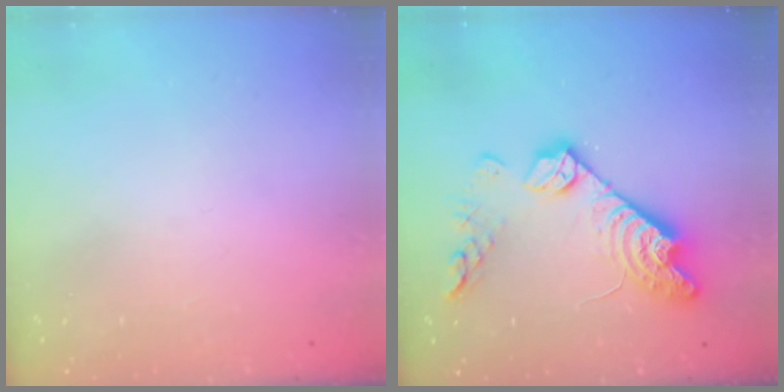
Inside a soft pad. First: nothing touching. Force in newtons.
{"total": 17.5, "press": 17.5, "slide": 1.2}